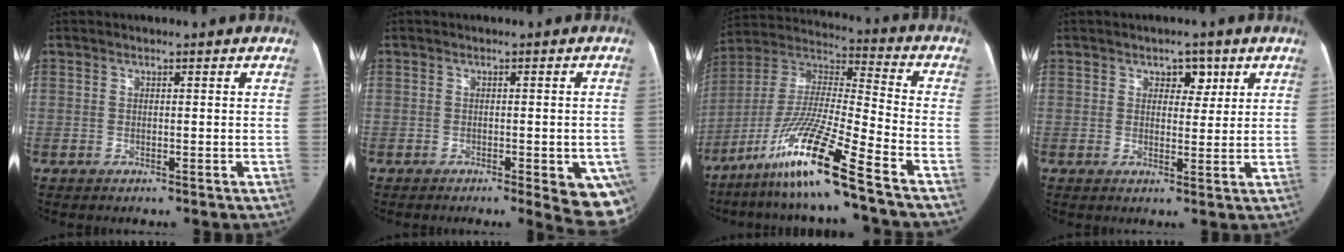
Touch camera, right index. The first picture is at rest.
{"total": 8.9, "force": [-4.2, 2.2, 7.5], "torque": [-0.060, -0.004, -0.049]}
{"total": 17.2, "force": [-11.1, -1.2, 13.1], "torque": [-0.279, -0.023, -0.205]}
{"total": 3.4, "force": [1.7, 2.2, 2.0], "torque": [-0.021, 0.006, 0.024]}